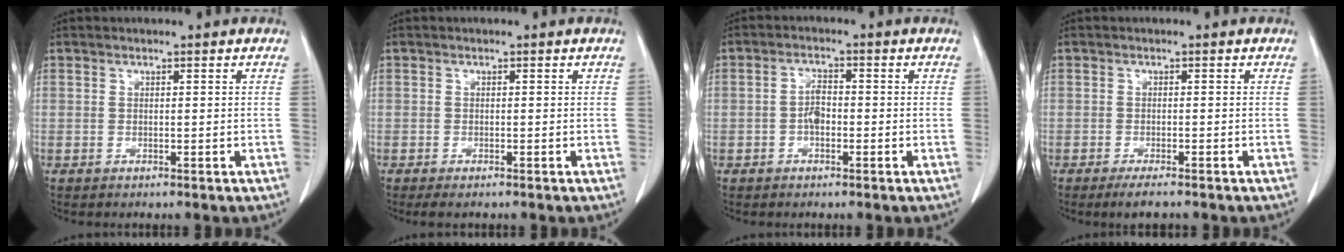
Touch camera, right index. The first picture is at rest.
{"total": 1.6, "force": [-1.3, 0.4, 0.9], "torque": [-0.015, -0.004, -0.015]}
{"total": 2.7, "force": [-0.7, 1.3, 2.3], "torque": [-0.040, 0.006, -0.015]}
{"total": 3.2, "force": [-2.5, 0.4, 2.0], "torque": [-0.031, -0.008, -0.038]}